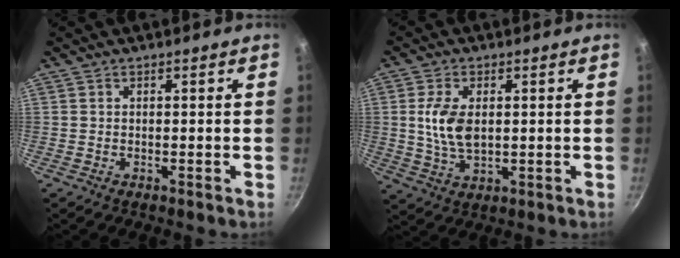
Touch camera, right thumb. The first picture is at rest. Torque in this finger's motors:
{"motor_torque": [-0.12, 0.30, 0.20, 0.21, 0.19]}